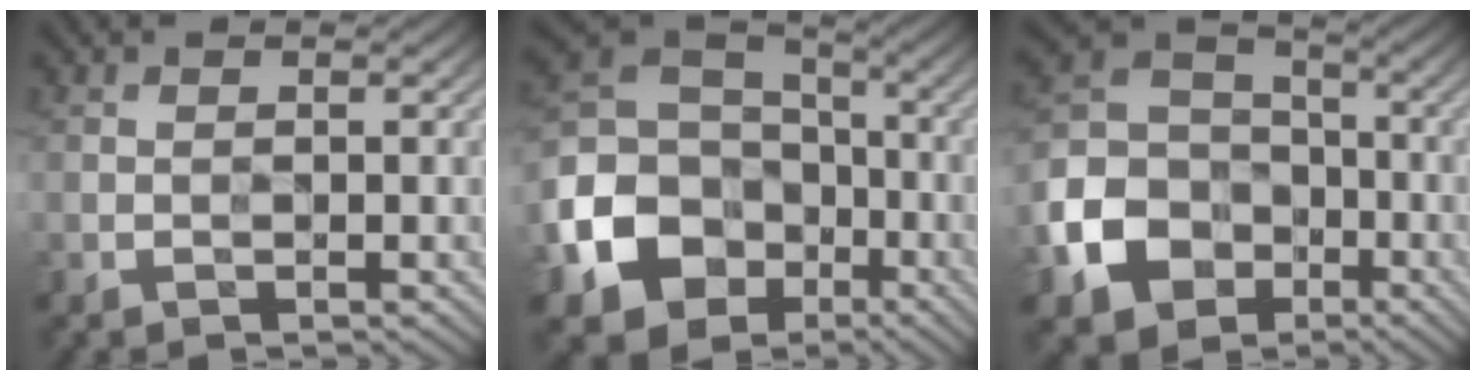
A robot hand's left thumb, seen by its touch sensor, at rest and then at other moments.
{"total": 15.8, "force": [-6.2, 12.7, 7.0], "torque": [-0.217, -0.045, -0.123]}
{"total": 12.2, "force": [-5.2, 9.6, 5.6], "torque": [-0.163, -0.031, -0.104]}